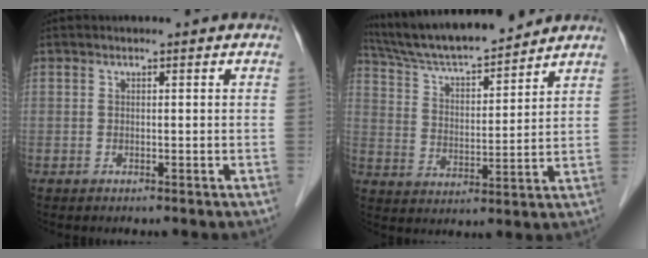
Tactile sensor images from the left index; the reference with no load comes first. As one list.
[{"total": 15.2, "force": [13.9, 1.6, 6.1], "torque": [-0.111, 0.012, 0.242]}]